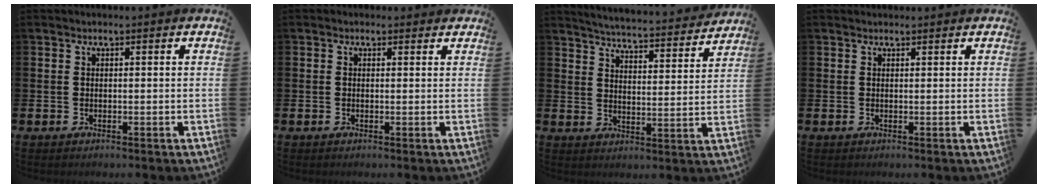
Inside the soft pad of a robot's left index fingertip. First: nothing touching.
{"total": 0.6, "force": [0.2, 0.5, 0.1], "torque": [0.001, 0.005, 0.002]}
{"total": 5.1, "force": [5.0, 0.0, 0.8], "torque": [-0.028, -0.046, 0.081]}
{"total": 0.5, "force": [0.5, 0.1, 0.0], "torque": [0.015, -0.006, 0.007]}